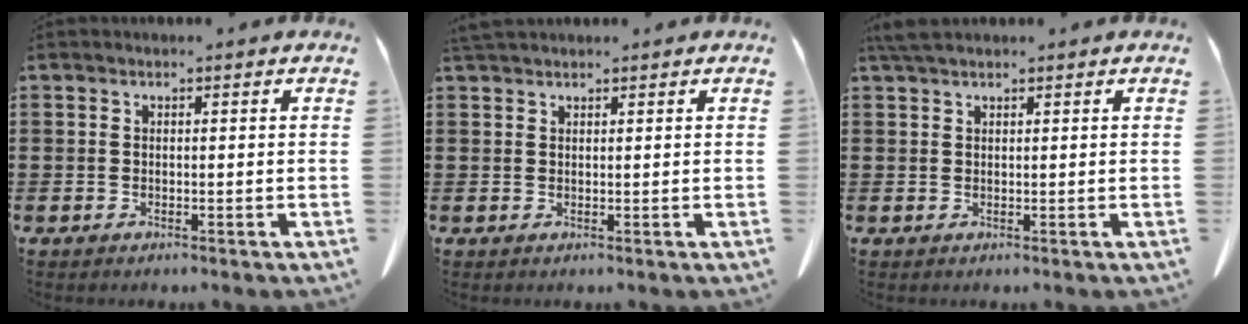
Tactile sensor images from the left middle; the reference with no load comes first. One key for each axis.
{"total": 1.5, "fx": 1.4, "fy": 0.3, "fz": 0.5, "tx": -0.015, "ty": -0.001, "tz": 0.029}
{"total": 2.3, "fx": 1.7, "fy": 0.5, "fz": 1.4, "tx": -0.033, "ty": 0.001, "tz": 0.033}